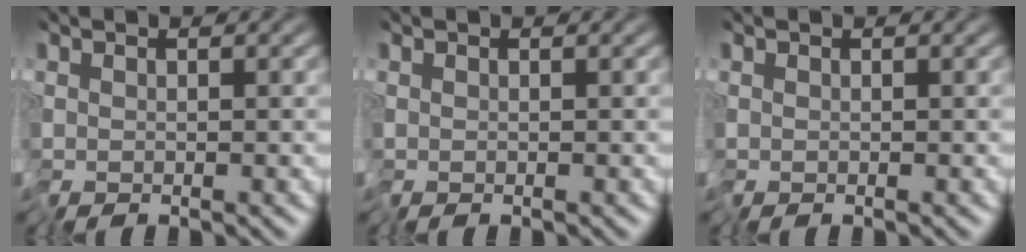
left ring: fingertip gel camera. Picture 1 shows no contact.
{"total": 0.0}
{"total": 0.0}